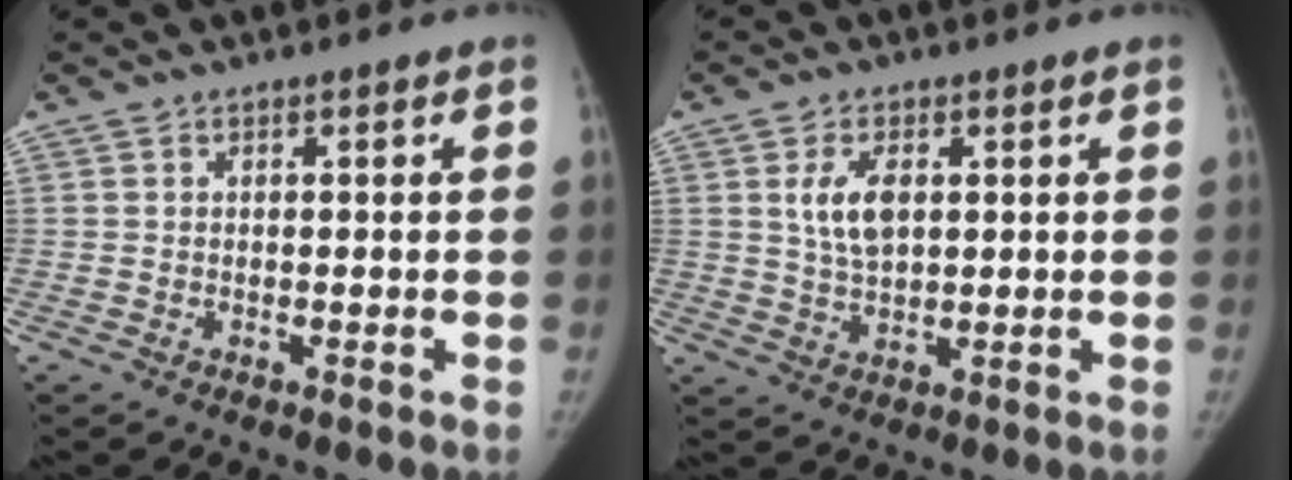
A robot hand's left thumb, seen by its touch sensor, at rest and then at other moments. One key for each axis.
{"total": 6.2, "fx": 1.7, "fy": 3.3, "fz": 5.0, "tx": -0.086, "ty": -0.010, "tz": 0.037}